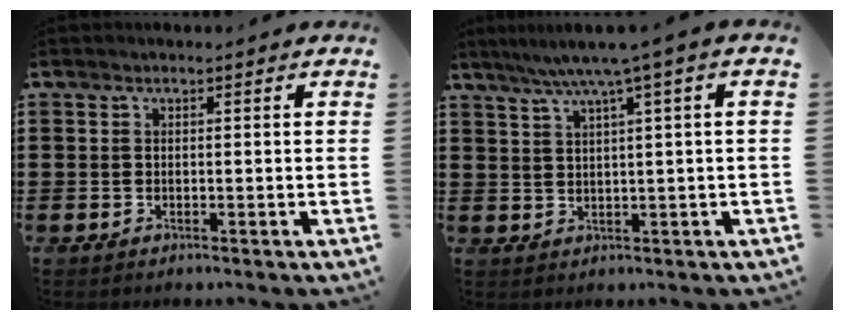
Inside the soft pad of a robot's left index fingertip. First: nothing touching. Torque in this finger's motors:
{"motor_torque": [1.11, -1.03, 0.66, 0.16]}